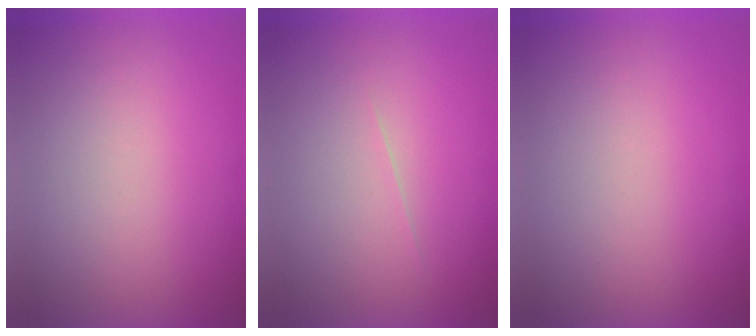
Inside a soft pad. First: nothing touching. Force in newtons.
{"total": 1.2}
{"total": 0.0}